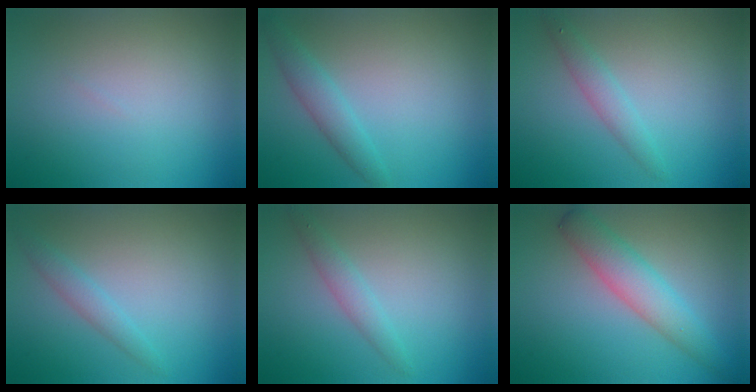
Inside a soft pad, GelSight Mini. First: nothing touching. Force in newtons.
{"total": 2.3, "press": 2.3, "slide": 0.1}
{"total": 1.9, "press": 1.9, "slide": 0.1}
{"total": 1.7, "press": 1.7, "slide": 0.1}
{"total": 1.8, "press": 1.8, "slide": 0.1}
{"total": 4.3, "press": 4.3, "slide": 0.2}